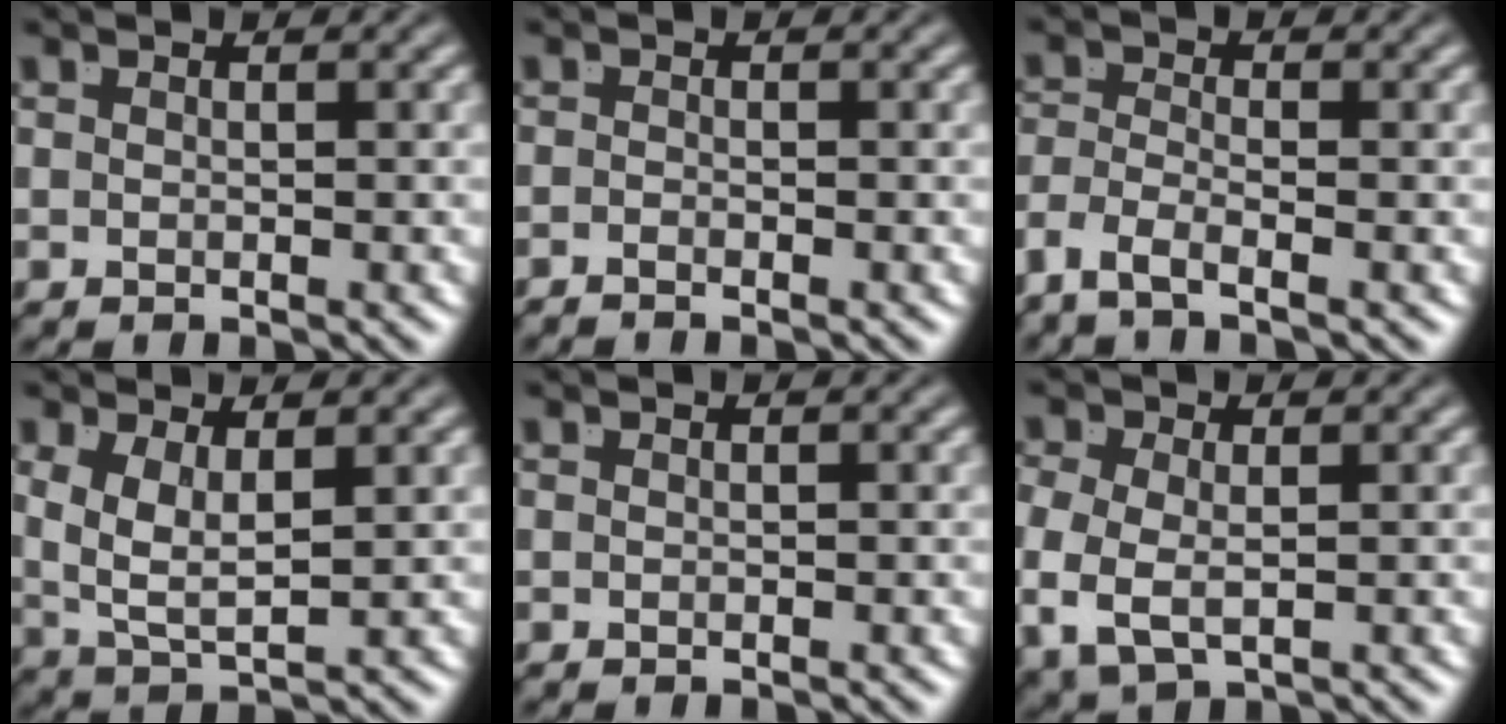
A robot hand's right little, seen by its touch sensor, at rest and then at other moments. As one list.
[{"total": 1.3, "force": [-1.1, -0.7, 0.1], "torque": [0.004, -0.007, -0.018]}, {"total": 3.2, "force": [-2.4, 1.0, 2.0], "torque": [-0.058, -0.024, -0.032]}, {"total": 4.2, "force": [0.6, 2.3, 3.4], "torque": [-0.083, -0.021, 0.023]}, {"total": 0.0}, {"total": 4.2, "force": [-0.7, 2.9, 3.0], "torque": [-0.084, -0.032, 0.009]}]